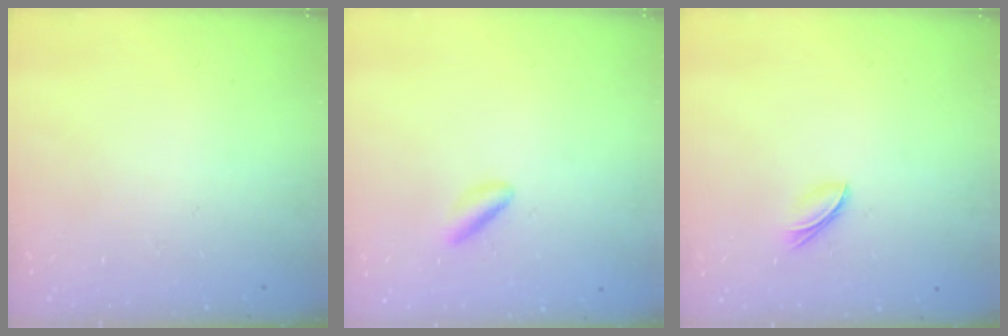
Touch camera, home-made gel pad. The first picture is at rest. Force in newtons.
{"total": 2.3, "press": 2.2, "slide": 0.4}
{"total": 3.8, "press": 3.6, "slide": 1.2}